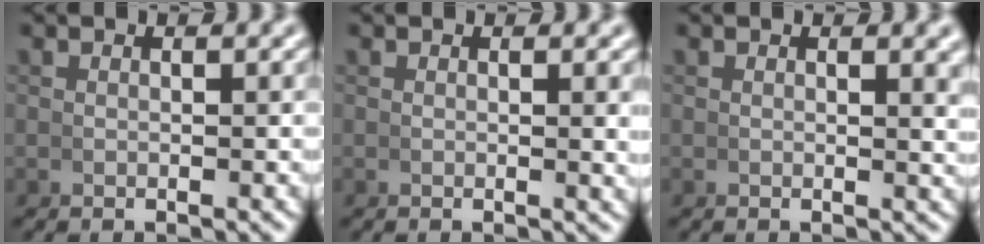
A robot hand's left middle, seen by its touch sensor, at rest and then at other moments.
{"total": 0.8, "force": [0.4, 0.0, 0.7], "torque": [-0.011, 0.002, 0.007]}
{"total": 1.0, "force": [0.7, 0.0, 0.7], "torque": [-0.010, -0.001, 0.011]}